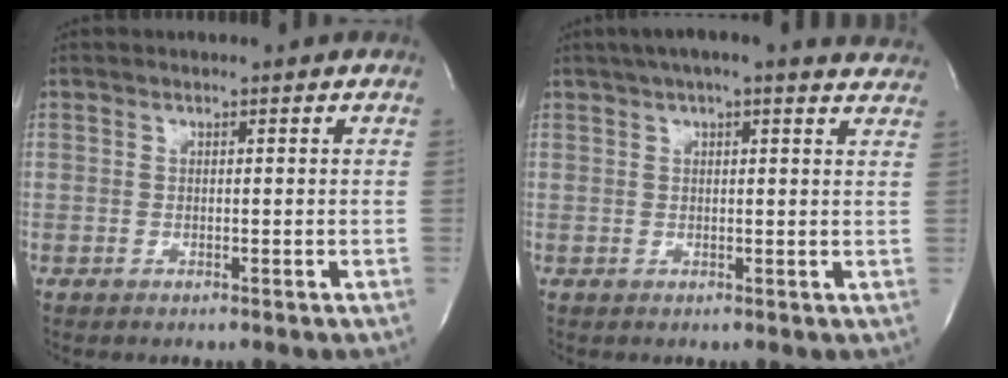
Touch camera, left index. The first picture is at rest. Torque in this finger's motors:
{"motor_torque": [0.56, -0.59, 0.28, 0.07]}